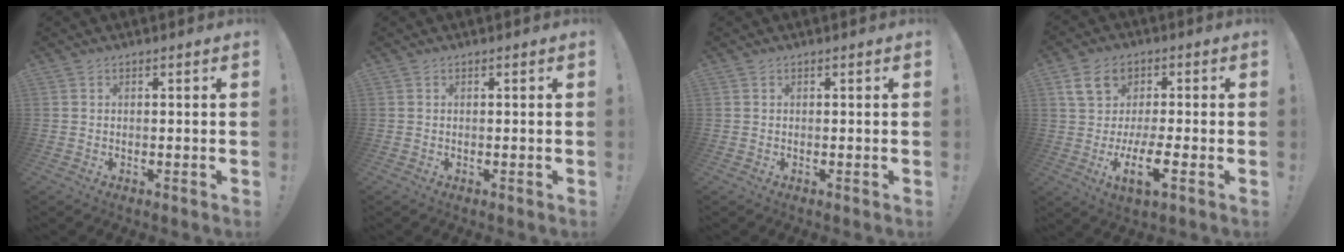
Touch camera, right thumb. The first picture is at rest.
{"total": 0.0}
{"total": 0.0}
{"total": 12.4, "force": [-0.8, 6.7, 10.4], "torque": [-0.176, 0.001, -0.016]}